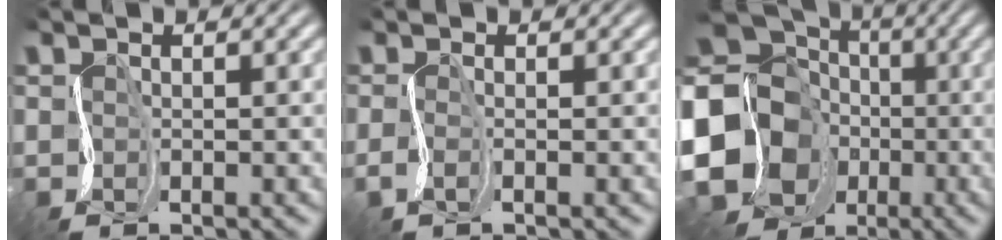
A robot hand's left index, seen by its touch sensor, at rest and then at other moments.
{"total": 1.1, "force": [-0.2, 0.2, 1.0], "torque": [-0.027, -0.004, -0.010]}
{"total": 21.4, "force": [-4.1, 19.6, 7.7], "torque": [-0.178, -0.010, -0.118]}